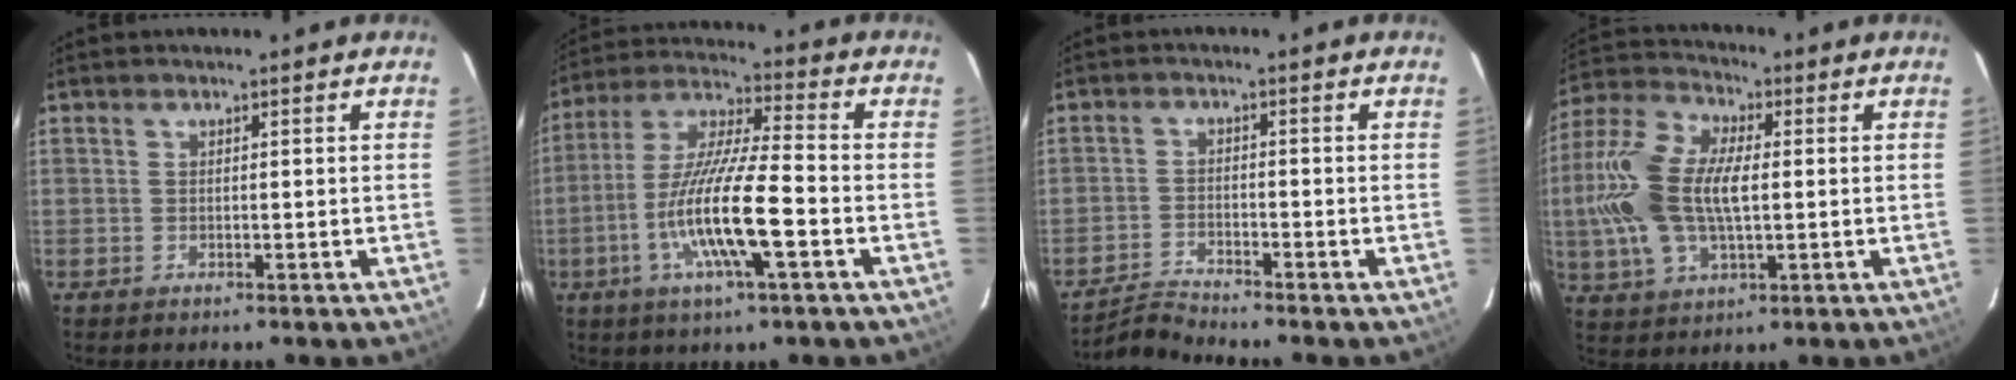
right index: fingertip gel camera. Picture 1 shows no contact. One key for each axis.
{"total": 15.2, "fx": -5.0, "fy": 1.7, "fz": 14.2, "tx": -0.283, "ty": -0.007, "tz": -0.099}
{"total": 3.9, "fx": -3.9, "fy": -0.8, "fz": 0.0, "tx": -0.017, "ty": 0.003, "tz": -0.081}
{"total": 16.0, "fx": 0.2, "fy": 8.3, "fz": 13.7, "tx": -0.302, "ty": 0.015, "tz": 0.001}